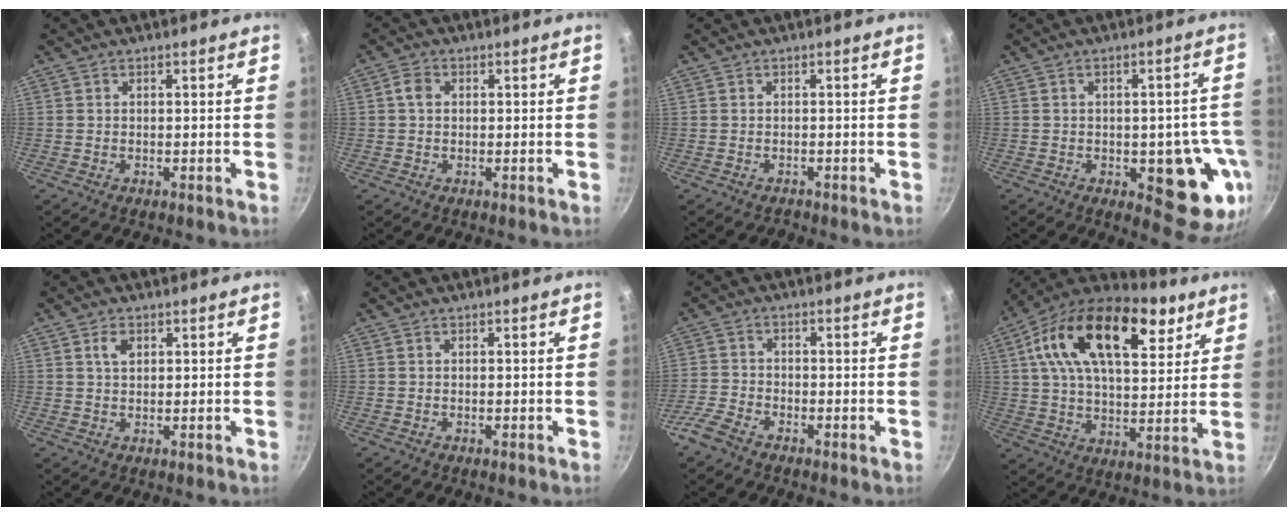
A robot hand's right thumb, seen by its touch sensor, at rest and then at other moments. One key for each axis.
{"total": 2.4, "fx": 0.3, "fy": 1.8, "fz": 1.5, "tx": -0.027, "ty": 0.006, "tz": 0.001}
{"total": 0.6, "fx": -0.5, "fy": 0.1, "fz": -0.2, "tx": 0.007, "ty": 0.013, "tz": -0.004}
{"total": 14.3, "fx": -3.9, "fy": 6.2, "fz": 12.3, "tx": -0.083, "ty": 0.008, "tz": -0.045}
{"total": 2.7, "fx": 1.0, "fy": 1.7, "fz": 1.8, "tx": -0.027, "ty": 0.000, "tz": 0.018}
{"total": 0.0}
{"total": 4.6, "fx": -3.6, "fy": 2.2, "fz": 1.9, "tx": -0.047, "ty": 0.024, "tz": -0.081}
{"total": 25.8, "fx": 11.1, "fy": 13.9, "fz": 18.7, "tx": -0.298, "ty": -0.015, "tz": 0.170}